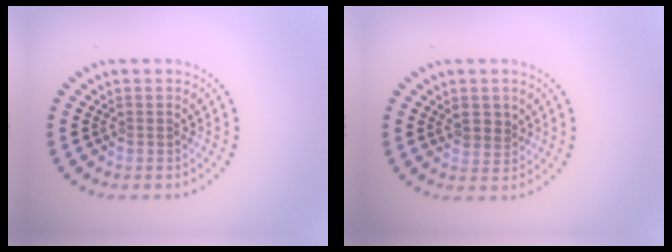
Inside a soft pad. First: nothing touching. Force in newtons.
{"total": 2.0, "press": 1.8, "slide": 0.8}